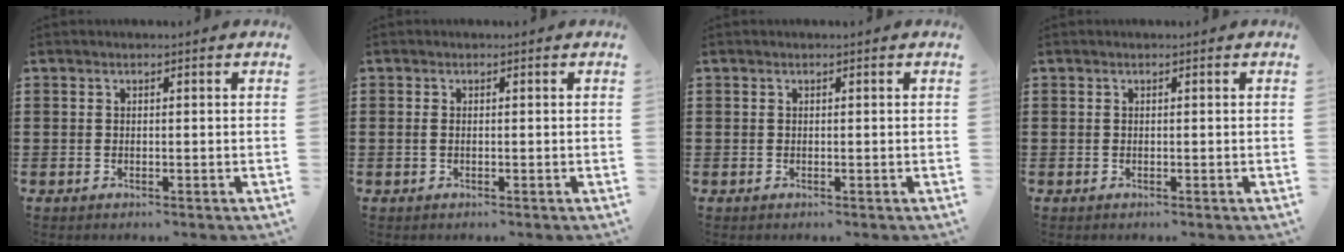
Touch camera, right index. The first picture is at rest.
{"total": 0.8, "force": [-0.1, 0.2, 0.7], "torque": [-0.015, -0.001, -0.002]}
{"total": 0.0}
{"total": 0.0}